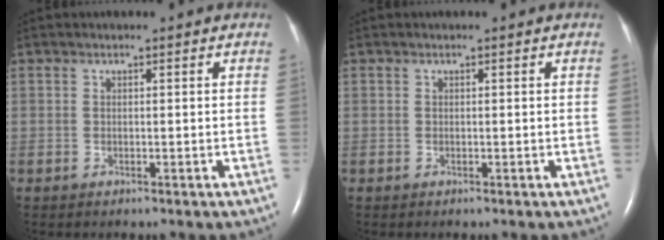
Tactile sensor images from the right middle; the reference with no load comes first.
{"total": 0.0}